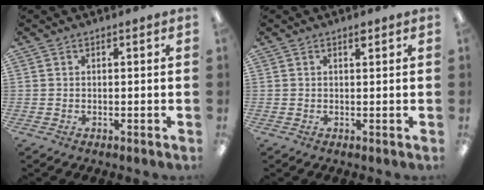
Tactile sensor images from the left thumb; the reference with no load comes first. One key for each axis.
{"total": 1.2, "fx": 1.0, "fy": 0.2, "fz": 0.7, "tx": -0.009, "ty": -0.004, "tz": 0.016}